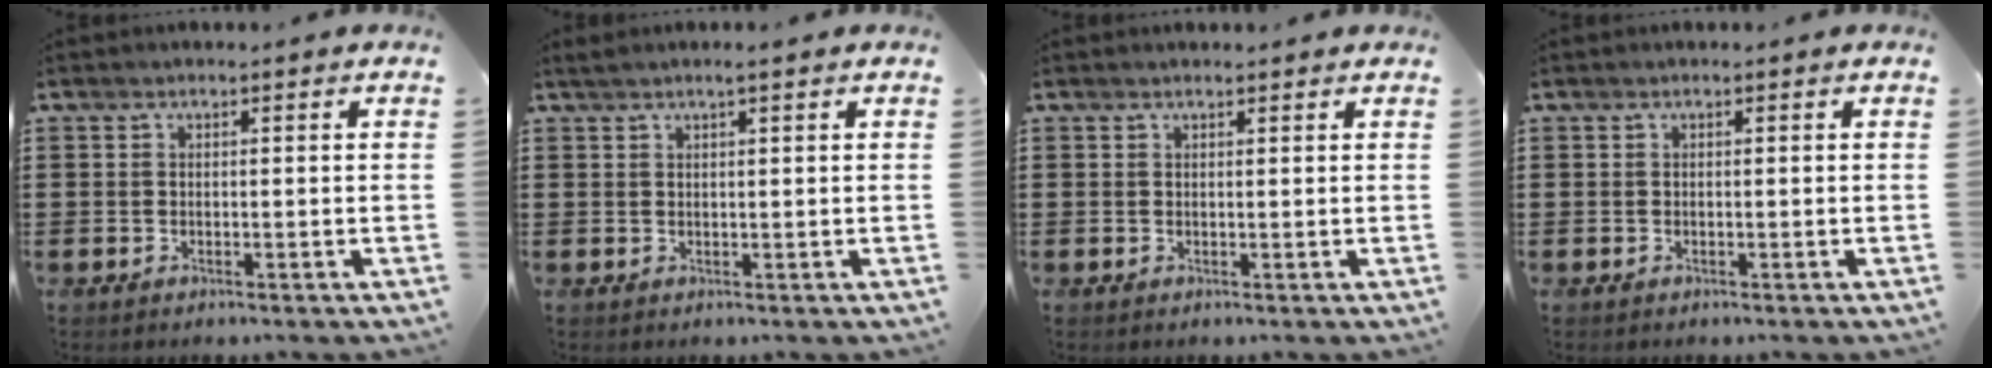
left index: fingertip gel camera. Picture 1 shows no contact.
{"total": 1.4, "force": [0.9, -0.1, 1.1], "torque": [-0.023, 0.000, 0.017]}
{"total": 0.6, "force": [0.5, 0.2, -0.1], "torque": [-0.001, 0.002, 0.011]}
{"total": 0.0}